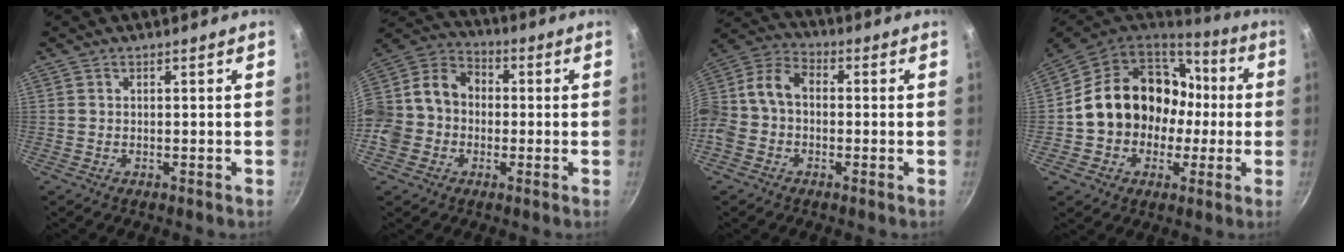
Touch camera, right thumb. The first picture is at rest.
{"total": 15.9, "force": [-2.6, 13.5, 8.0], "torque": [-0.127, 0.052, -0.065]}
{"total": 11.4, "force": [-1.4, 8.7, 7.3], "torque": [-0.133, 0.044, -0.050]}
{"total": 20.3, "force": [0.0, 16.7, 11.6], "torque": [-0.172, 0.057, 0.011]}